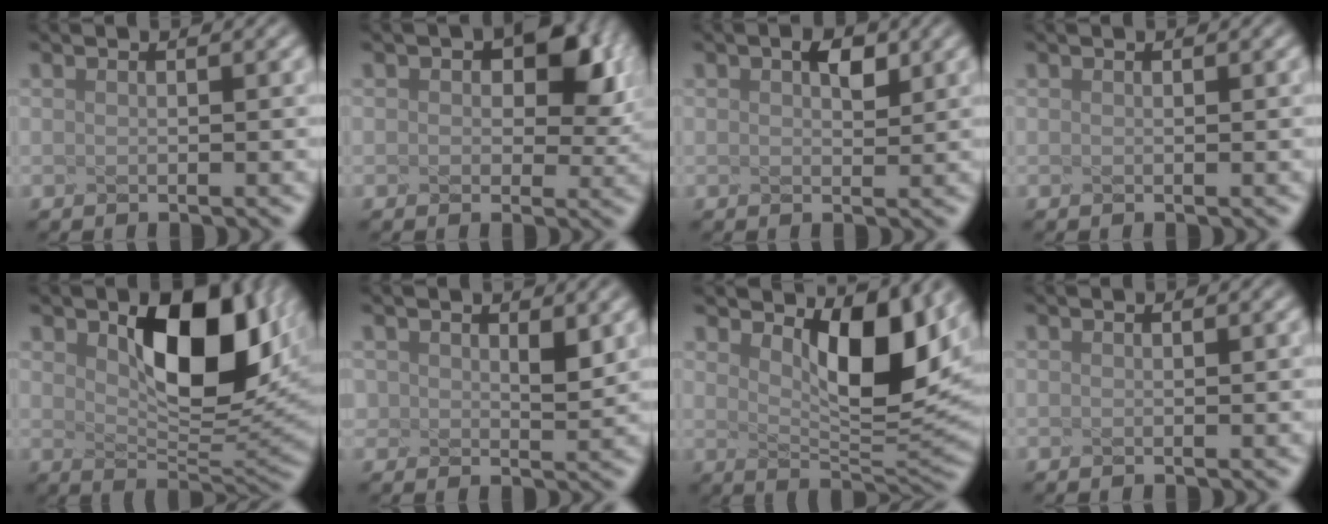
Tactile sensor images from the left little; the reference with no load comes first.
{"total": 3.7, "force": [0.6, 2.1, 3.0], "torque": [-0.072, -0.011, 0.048]}
{"total": 0.9, "force": [-0.5, -0.8, -0.2], "torque": [-0.027, -0.007, 0.033]}
{"total": 0.0}
{"total": 7.1, "force": [1.5, 3.1, 6.2], "torque": [-0.128, -0.018, 0.066]}
{"total": 0.7, "force": [0.2, -0.6, -0.3], "torque": [-0.026, -0.014, 0.048]}
{"total": 5.8, "force": [2.1, 1.4, 5.2], "torque": [-0.111, -0.024, 0.074]}
{"total": 0.0}